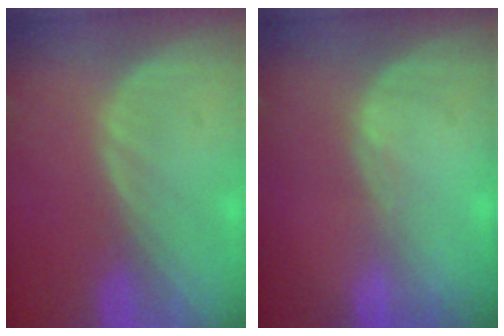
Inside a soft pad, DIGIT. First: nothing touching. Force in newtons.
{"total": 0.6, "press": 0.5, "slide": 0.4}